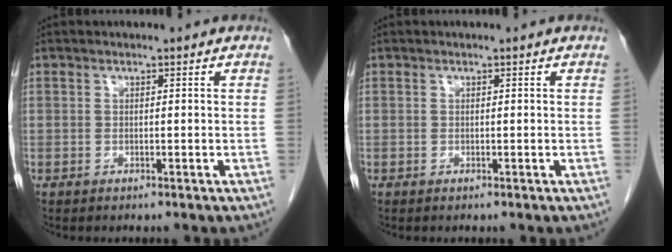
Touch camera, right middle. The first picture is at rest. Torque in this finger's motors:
{"motor_torque": [-0.01, -0.12, 0.00, 0.00]}